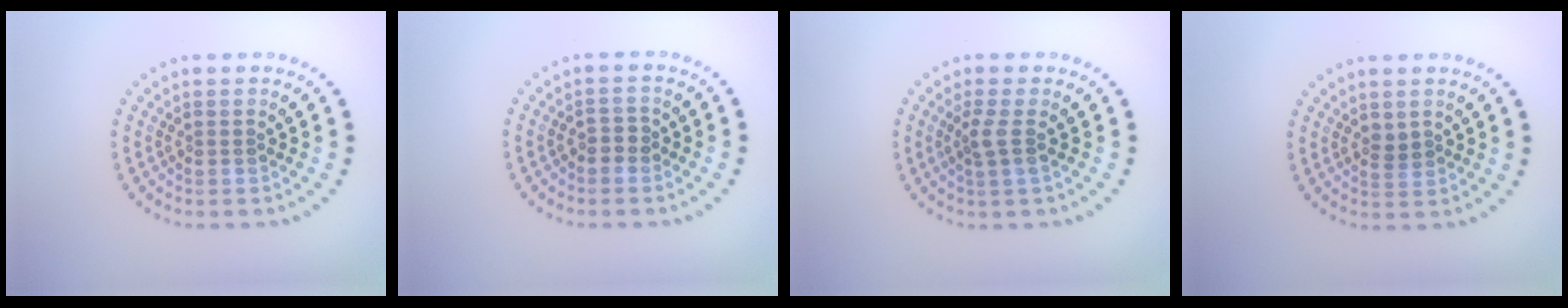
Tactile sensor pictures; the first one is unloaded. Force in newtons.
{"total": 0.9, "press": 0.7, "slide": 0.6}
{"total": 1.7, "press": 1.4, "slide": 1.1}
{"total": 1.2, "press": 1.2, "slide": 0.4}